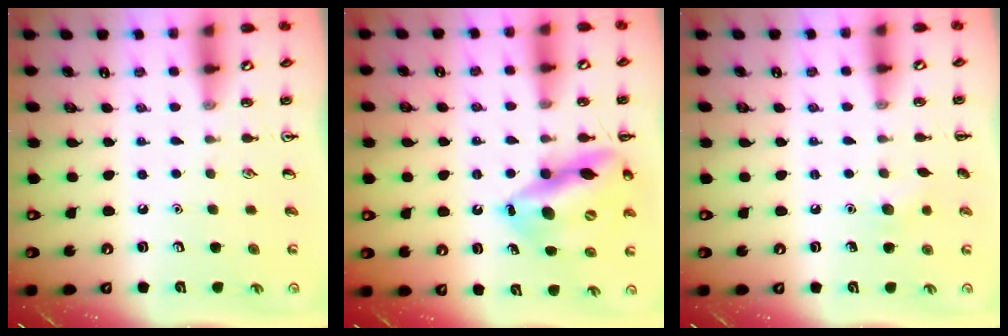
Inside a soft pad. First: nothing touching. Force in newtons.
{"total": 17.5, "press": 17.1, "slide": 4.0}
{"total": 5.4, "press": 5.2, "slide": 1.3}